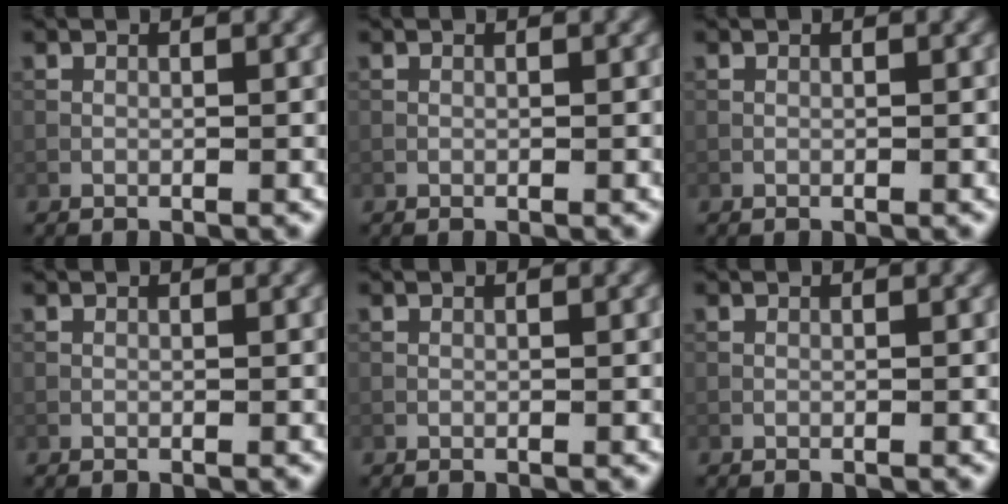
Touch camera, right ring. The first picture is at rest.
{"total": 0.0}
{"total": 0.0}
{"total": 0.0}
{"total": 0.0}
{"total": 0.0}